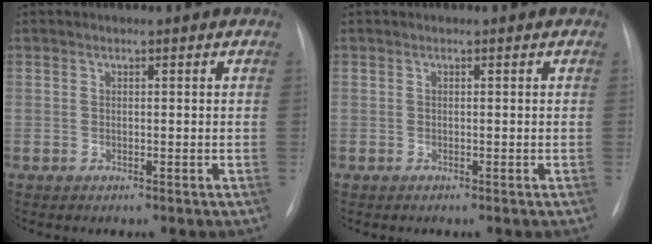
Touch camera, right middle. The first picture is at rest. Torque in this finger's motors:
{"motor_torque": [-0.08, 0.01, -0.03, 0.00]}